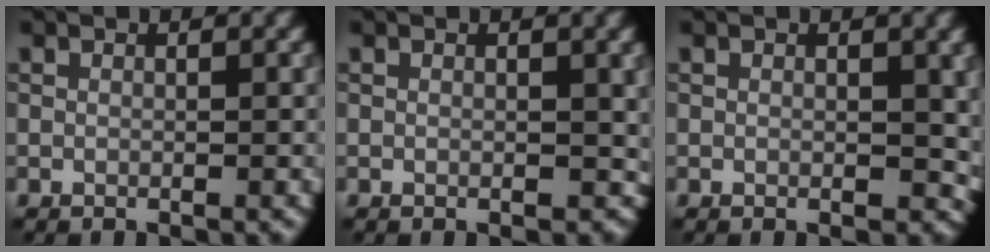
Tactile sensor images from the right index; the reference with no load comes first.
{"total": 1.6, "force": [0.3, 1.1, 1.1], "torque": [-0.012, 0.000, 0.003]}
{"total": 2.5, "force": [0.4, 1.5, 2.0], "torque": [-0.021, -0.002, 0.005]}